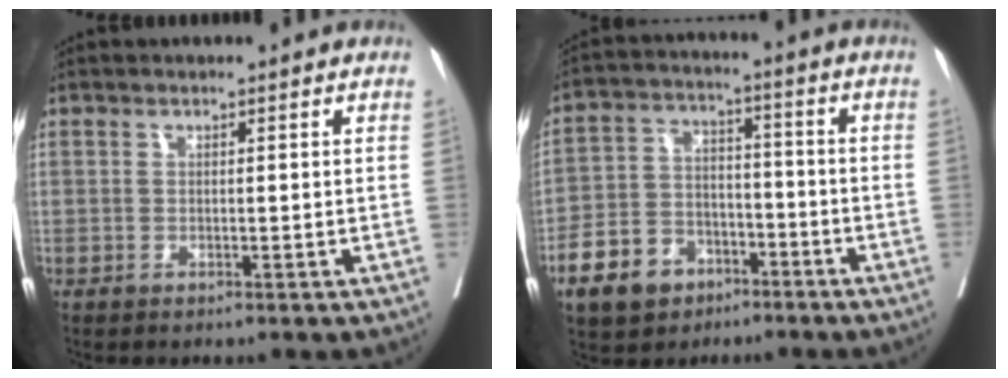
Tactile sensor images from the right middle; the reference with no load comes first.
{"total": 9.8, "force": [-5.7, 6.8, 4.3], "torque": [-0.099, 0.014, -0.098]}